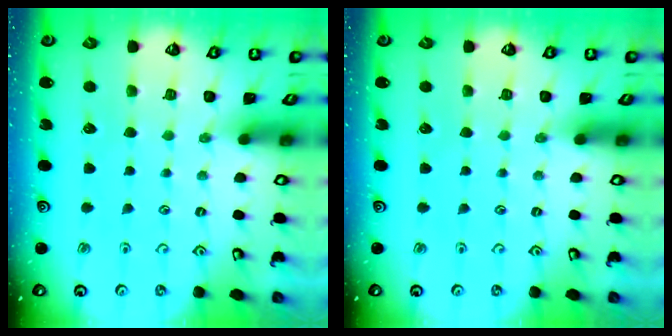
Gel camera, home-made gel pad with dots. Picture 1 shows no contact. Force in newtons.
{"total": 0.0}